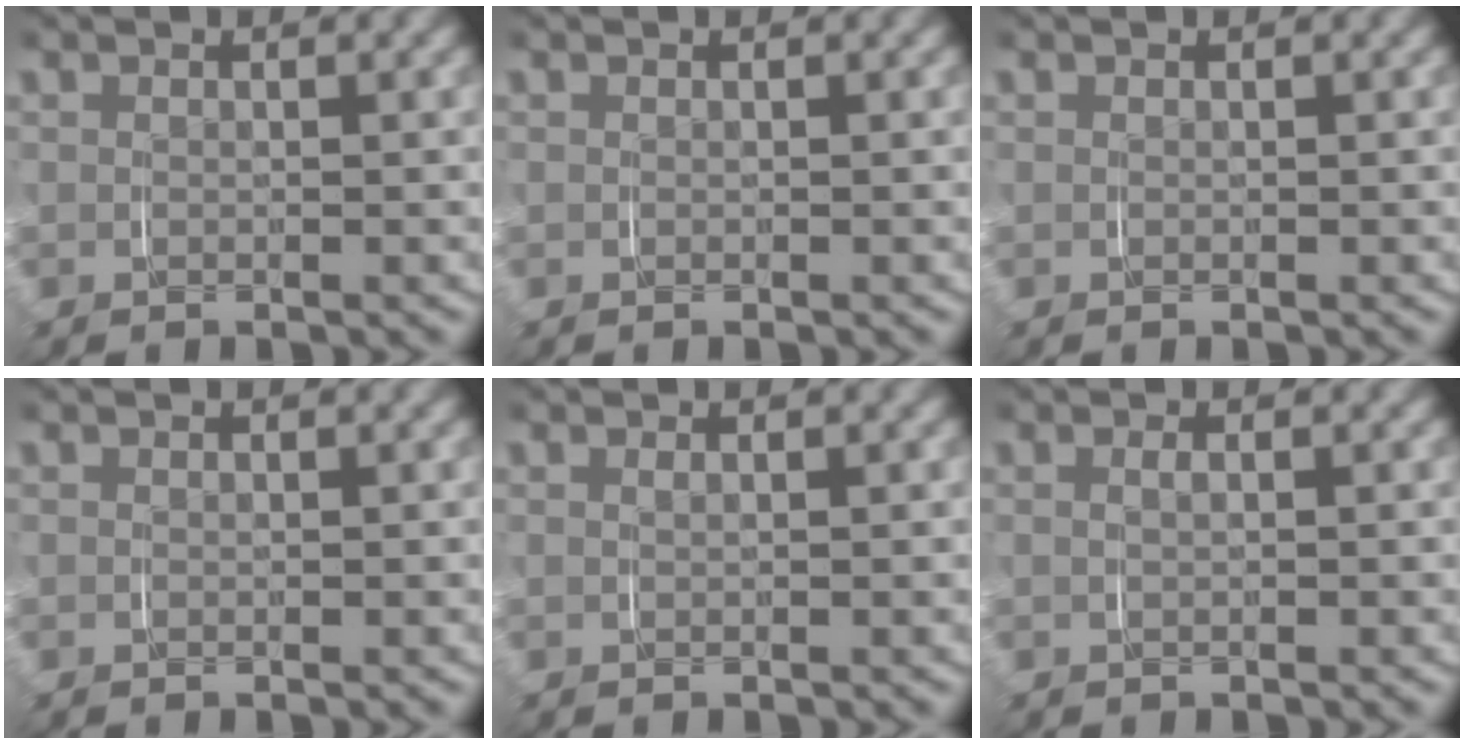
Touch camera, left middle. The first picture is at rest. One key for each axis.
{"total": 0.0}
{"total": 0.0}
{"total": 0.0}
{"total": 0.9, "fx": 0.4, "fy": -0.8, "fz": -0.2, "tx": 0.015, "ty": 0.006, "tz": 0.006}
{"total": 1.2, "fx": 0.3, "fy": -1.2, "fz": -0.2, "tx": 0.015, "ty": 0.006, "tz": 0.004}